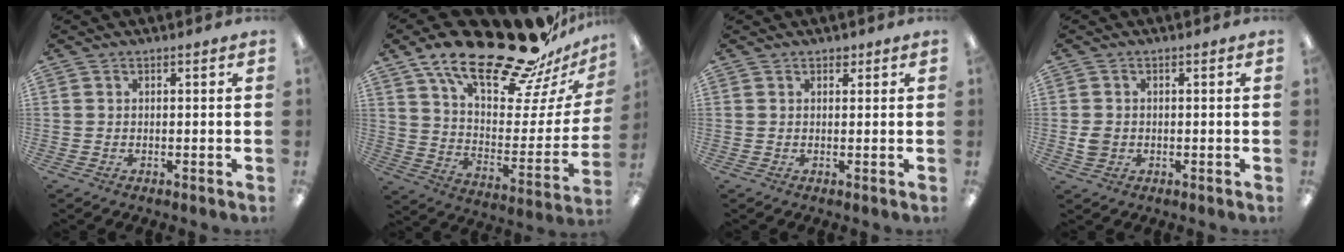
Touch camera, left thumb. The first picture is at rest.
{"total": 25.9, "force": [20.6, 7.7, 13.8], "torque": [-0.214, -0.143, 0.342]}
{"total": 1.6, "force": [1.1, 1.0, 0.7], "torque": [-0.007, -0.002, 0.018]}
{"total": 2.9, "force": [-0.3, 2.4, 1.4], "torque": [-0.018, 0.002, -0.007]}